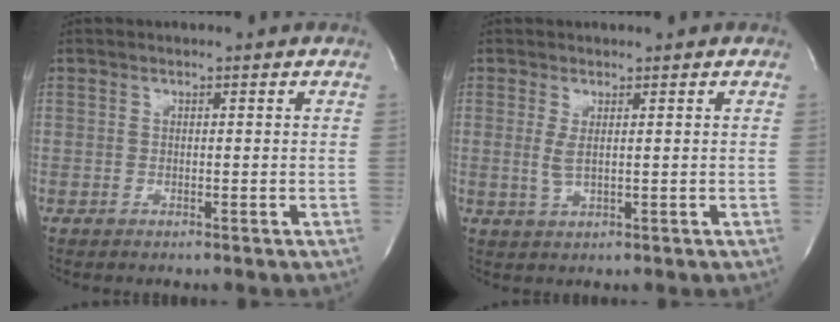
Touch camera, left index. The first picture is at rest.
{"total": 2.1, "force": [0.4, 0.4, 2.0], "torque": [-0.053, -0.003, 0.017]}